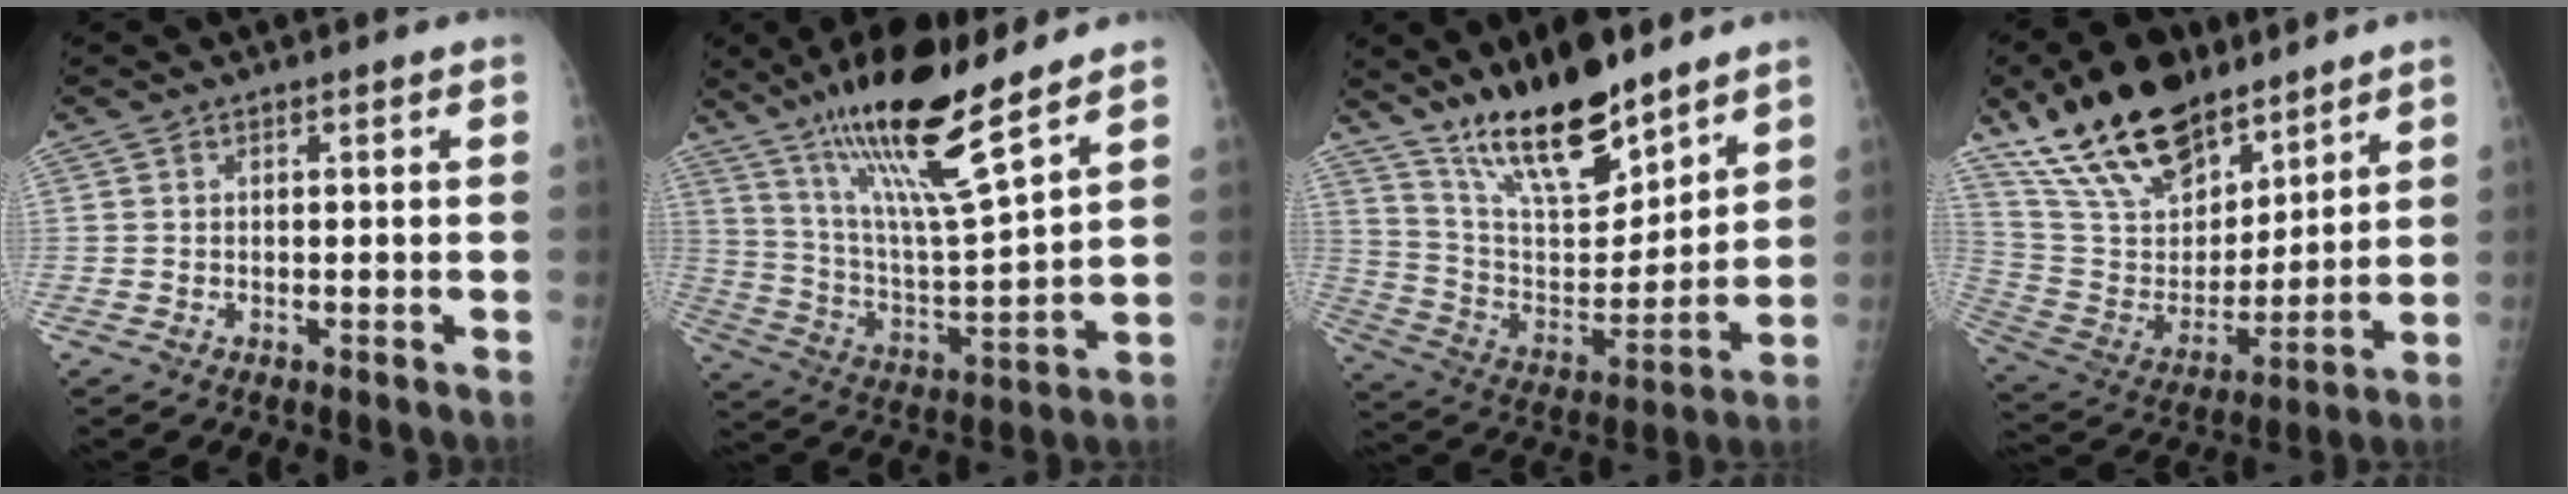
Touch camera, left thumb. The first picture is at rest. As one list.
[{"total": 19.0, "force": [13.3, 2.6, 13.4], "torque": [-0.222, -0.067, 0.243]}, {"total": 19.0, "force": [14.2, 6.2, 10.9], "torque": [-0.141, -0.091, 0.258]}, {"total": 23.1, "force": [16.4, 10.9, 12.0], "torque": [-0.182, -0.055, 0.300]}]